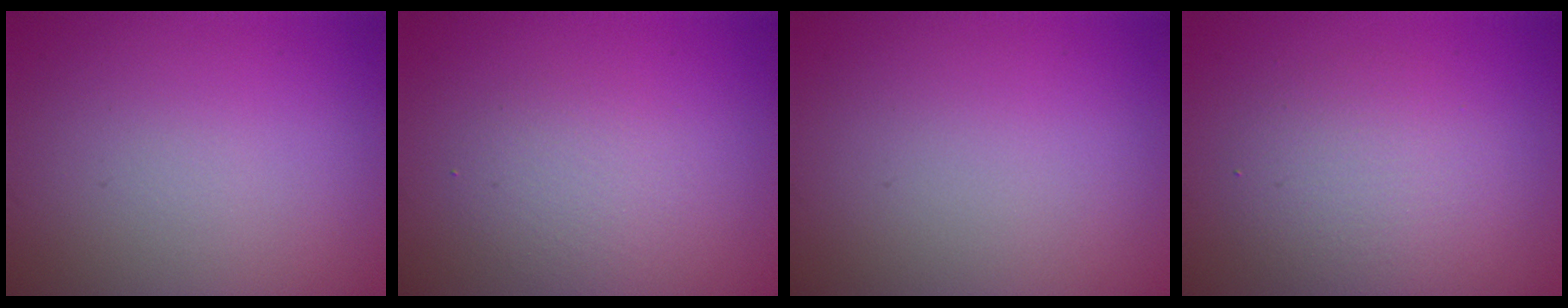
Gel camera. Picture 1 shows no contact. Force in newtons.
{"total": 2.3, "press": 2.3, "slide": 0.1}
{"total": 0.0}
{"total": 3.6, "press": 3.6, "slide": 0.1}